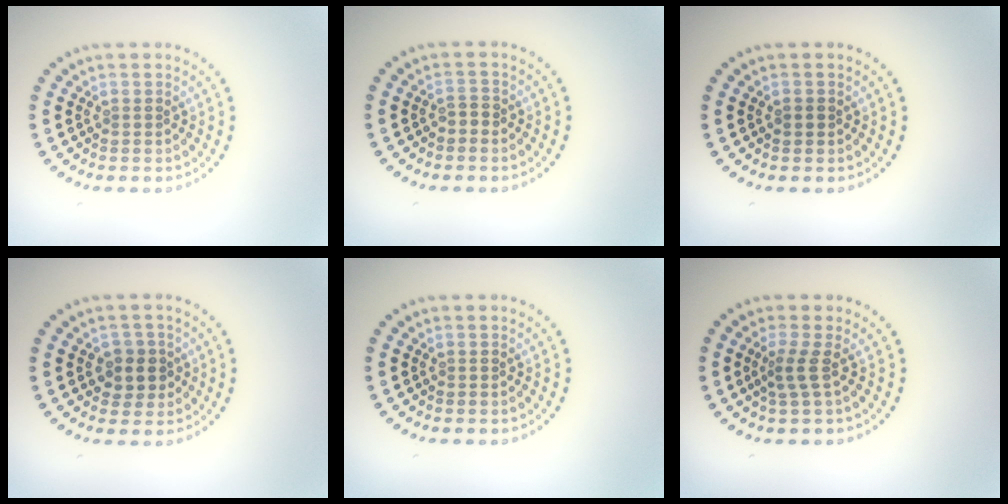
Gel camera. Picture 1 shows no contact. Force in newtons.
{"total": 1.0, "press": 0.8, "slide": 0.6}
{"total": 0.8, "press": 0.8, "slide": 0.1}
{"total": 2.5, "press": 2.3, "slide": 0.8}
{"total": 0.0}
{"total": 1.8, "press": 1.2, "slide": 1.4}